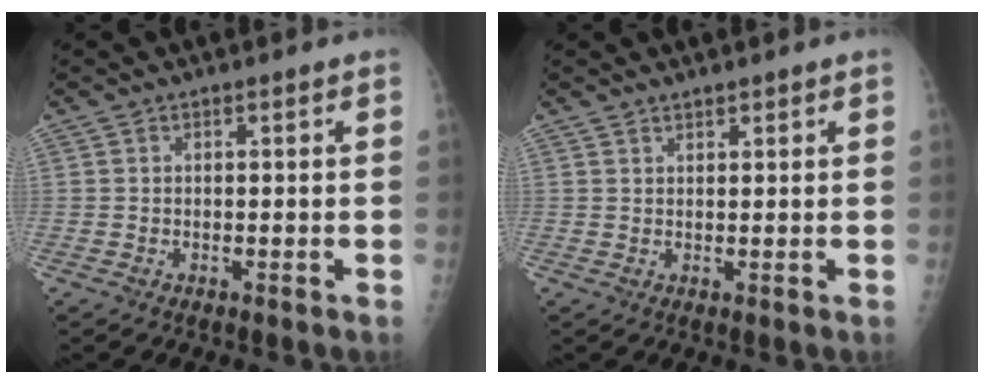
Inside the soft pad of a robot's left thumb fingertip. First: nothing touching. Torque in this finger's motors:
{"motor_torque": [-0.33, -0.30, -0.13, -0.29, -0.02]}